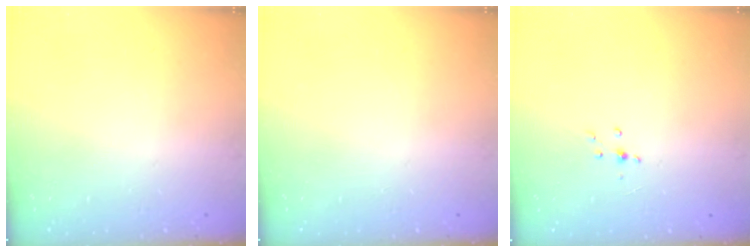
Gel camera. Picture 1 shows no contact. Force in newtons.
{"total": 0.0}
{"total": 4.8, "press": 4.7, "slide": 0.7}